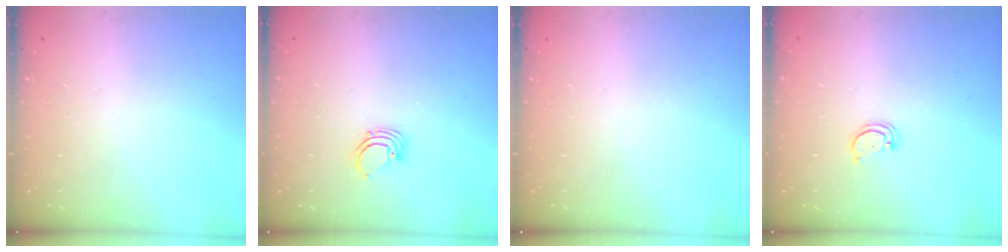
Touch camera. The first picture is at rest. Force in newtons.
{"total": 2.7, "press": 2.7, "slide": 0.1}
{"total": 0.0}
{"total": 1.6, "press": 1.6, "slide": 0.1}